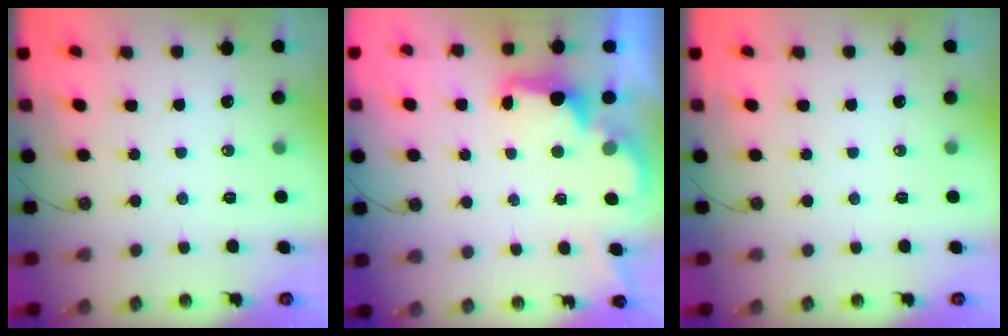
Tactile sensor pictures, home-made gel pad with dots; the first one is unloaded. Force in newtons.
{"total": 2.8, "press": 2.6, "slide": 0.8}
{"total": 0.0}